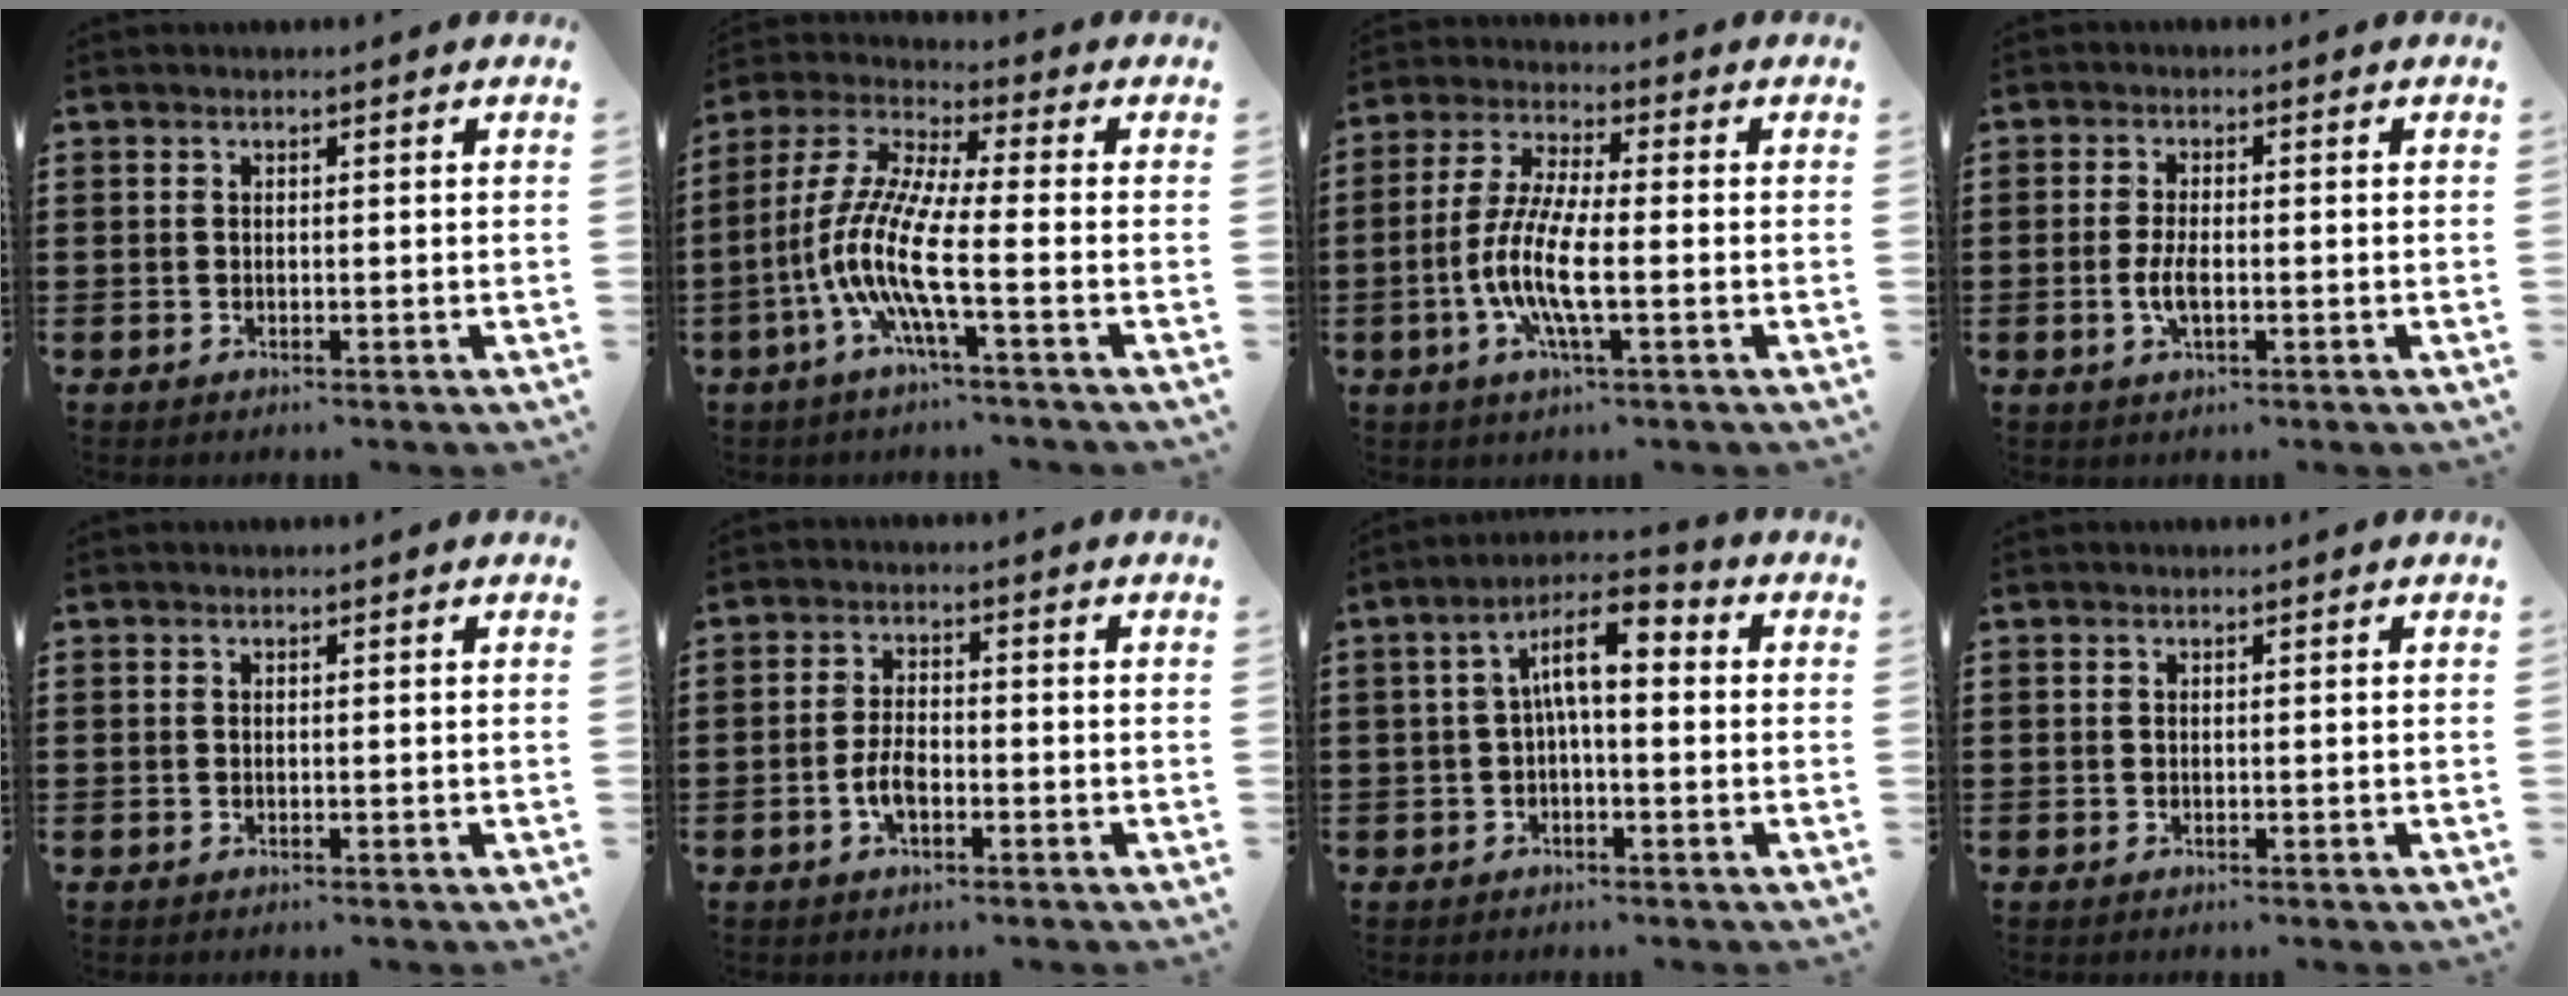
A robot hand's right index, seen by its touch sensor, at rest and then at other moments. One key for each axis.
{"total": 9.8, "fx": -4.1, "fy": 1.2, "fz": 8.8, "tx": -0.223, "ty": -0.026, "tz": -0.093}
{"total": 9.0, "fx": -2.6, "fy": 2.0, "fz": 8.4, "tx": -0.195, "ty": -0.019, "tz": -0.058}
{"total": 3.7, "fx": -0.8, "fy": 1.3, "fz": 3.4, "tx": -0.075, "ty": -0.006, "tz": -0.017}
{"total": 0.0}
{"total": 4.2, "fx": -1.5, "fy": 1.9, "fz": 3.4, "tx": -0.083, "ty": -0.003, "tz": -0.033}
{"total": 7.5, "fx": 0.4, "fy": 2.6, "fz": 7.0, "tx": -0.133, "ty": 0.010, "tz": 0.001}
{"total": 0.0}